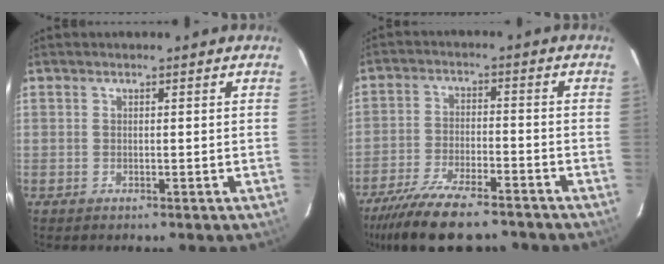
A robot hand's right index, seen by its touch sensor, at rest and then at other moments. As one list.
[{"total": 15.5, "force": [-12.7, 4.2, 7.8], "torque": [-0.171, -0.023, -0.212]}]